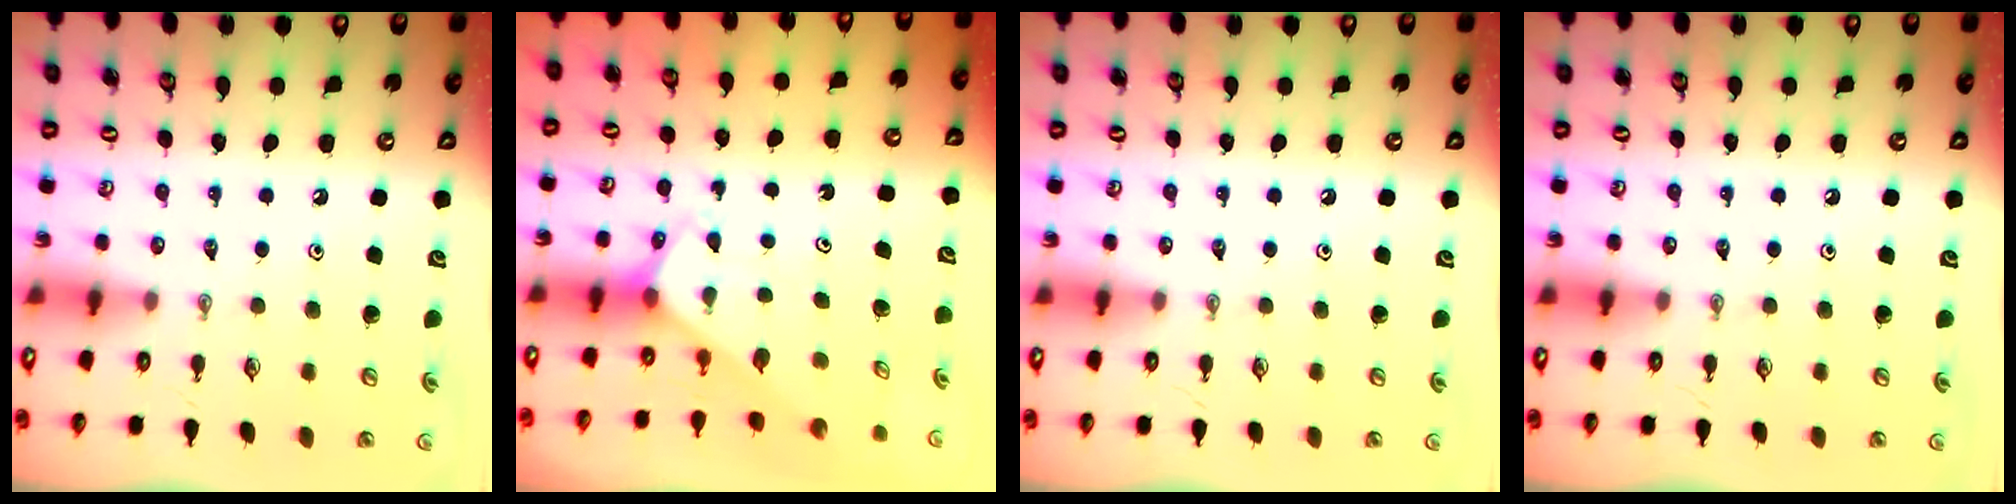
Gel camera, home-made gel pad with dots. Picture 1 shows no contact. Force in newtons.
{"total": 2.4, "press": 2.4, "slide": 0.2}
{"total": 0.0}
{"total": 0.0}